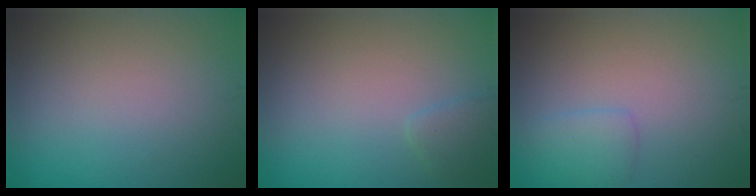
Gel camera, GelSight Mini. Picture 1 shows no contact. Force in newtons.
{"total": 1.2, "press": 1.2, "slide": 0.1}
{"total": 1.6, "press": 1.6, "slide": 0.1}